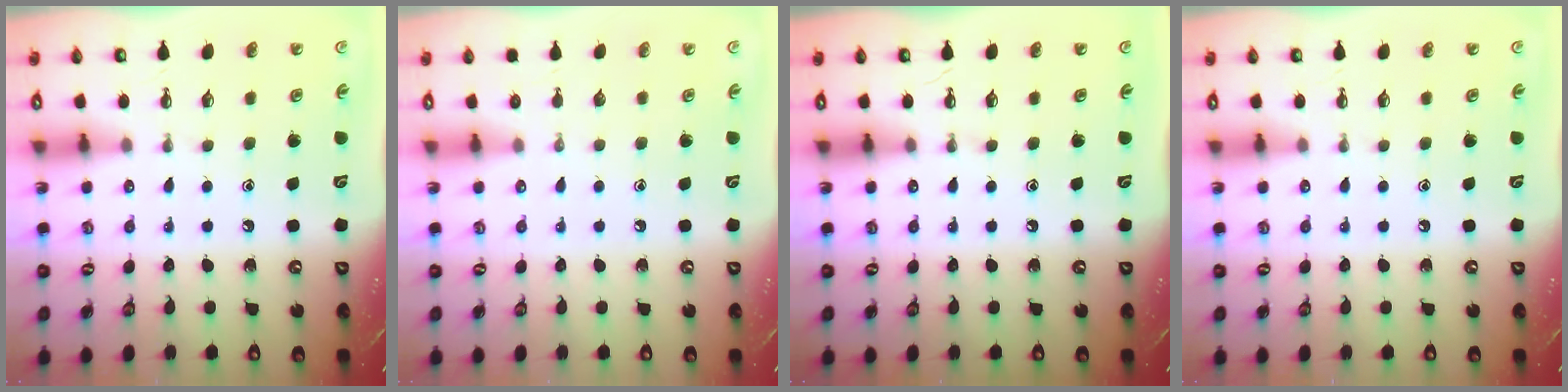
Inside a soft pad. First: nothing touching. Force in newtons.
{"total": 0.0}
{"total": 0.0}
{"total": 0.0}